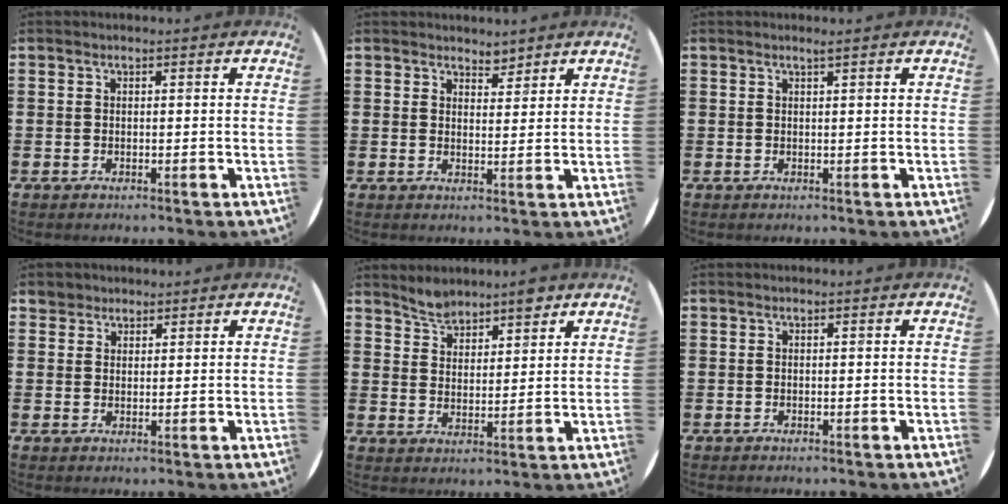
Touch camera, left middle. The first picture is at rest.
{"total": 2.6, "force": [2.6, 0.7, 0.0], "torque": [0.005, -0.008, 0.046]}
{"total": 0.6, "force": [0.5, -0.1, 0.4], "torque": [-0.004, -0.001, 0.008]}
{"total": 2.4, "force": [2.0, 1.2, -0.2], "torque": [0.006, 0.004, 0.039]}
{"total": 5.3, "force": [4.9, 1.9, 1.1], "torque": [-0.034, -0.012, 0.091]}
{"total": 0.0}